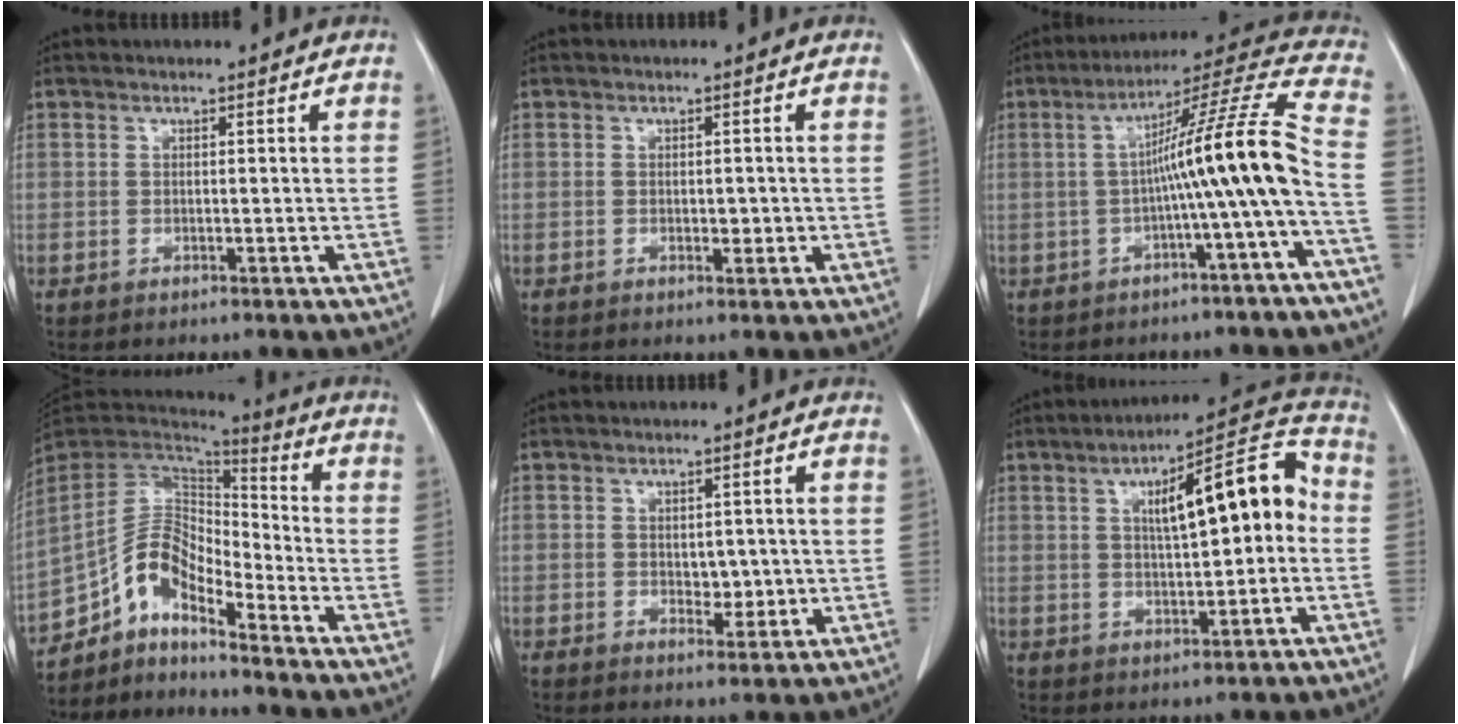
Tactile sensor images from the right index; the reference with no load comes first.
{"total": 1.6, "force": [-0.2, 1.0, 1.3], "torque": [-0.015, 0.000, 0.002]}
{"total": 13.2, "force": [-2.5, -1.6, 12.8], "torque": [-0.187, 0.028, -0.045]}
{"total": 10.3, "force": [-8.0, 3.8, 5.2], "torque": [-0.098, 0.045, -0.151]}
{"total": 3.1, "force": [0.0, 2.0, 2.3], "torque": [-0.025, -0.002, 0.008]}
{"total": 12.9, "force": [1.5, 3.5, 12.3], "torque": [-0.172, 0.041, 0.021]}